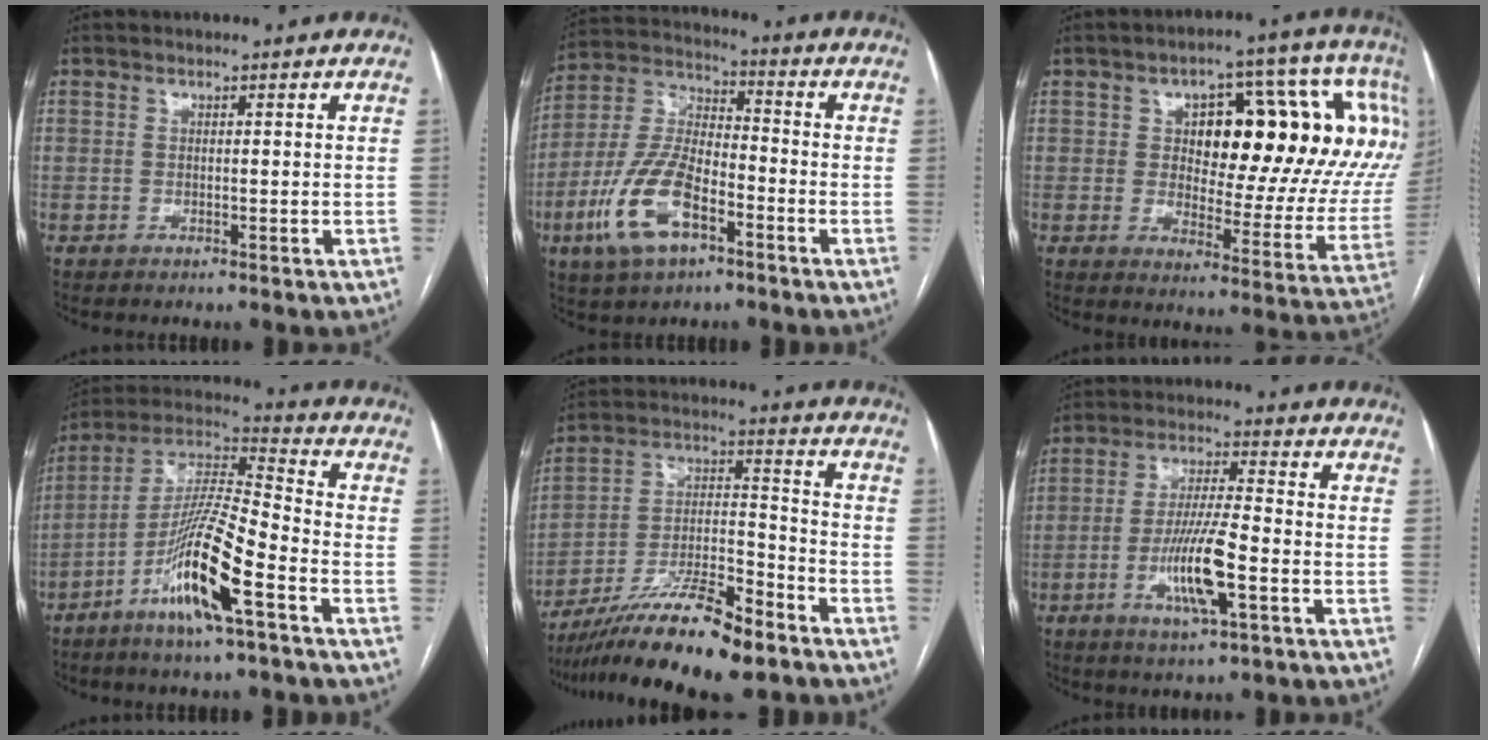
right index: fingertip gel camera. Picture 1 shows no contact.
{"total": 14.2, "force": [-6.3, 6.1, 11.1], "torque": [-0.248, 0.008, -0.116]}
{"total": 24.7, "force": [6.6, 9.7, 21.7], "torque": [-0.233, 0.060, 0.108]}
{"total": 14.4, "force": [-6.6, 0.9, 12.8], "torque": [-0.255, -0.006, -0.126]}
{"total": 16.6, "force": [-12.4, 2.3, 10.8], "torque": [-0.207, -0.011, -0.219]}
{"total": 12.6, "force": [-5.1, 0.8, 11.5], "torque": [-0.229, -0.004, -0.093]}